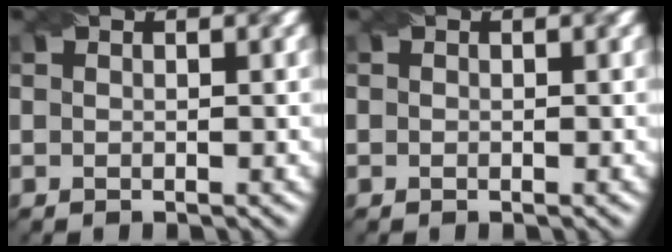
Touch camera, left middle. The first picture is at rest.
{"total": 0.0}